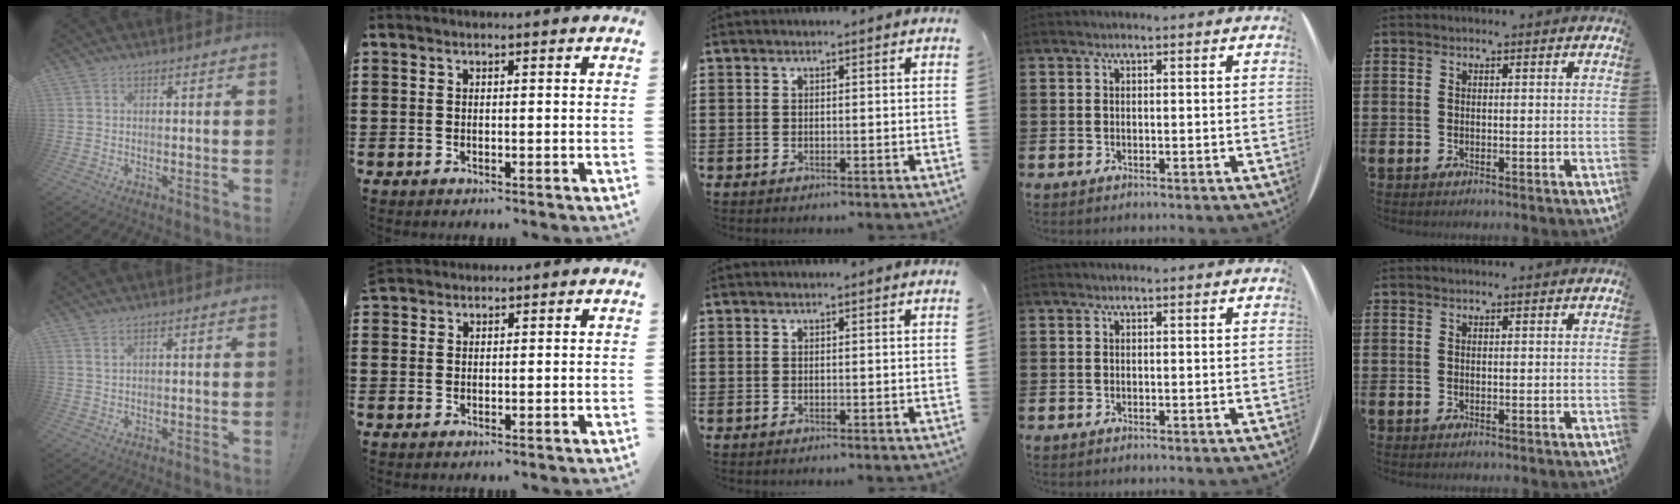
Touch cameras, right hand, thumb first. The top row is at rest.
{"thumb": {"total": 1.3, "force": [0.6, 0.0, 1.2], "torque": [-0.023, 0.000, 0.010]}, "index": {"total": 1.5, "force": [1.5, 0.4, -0.3], "torque": [0.002, 0.001, 0.031]}}